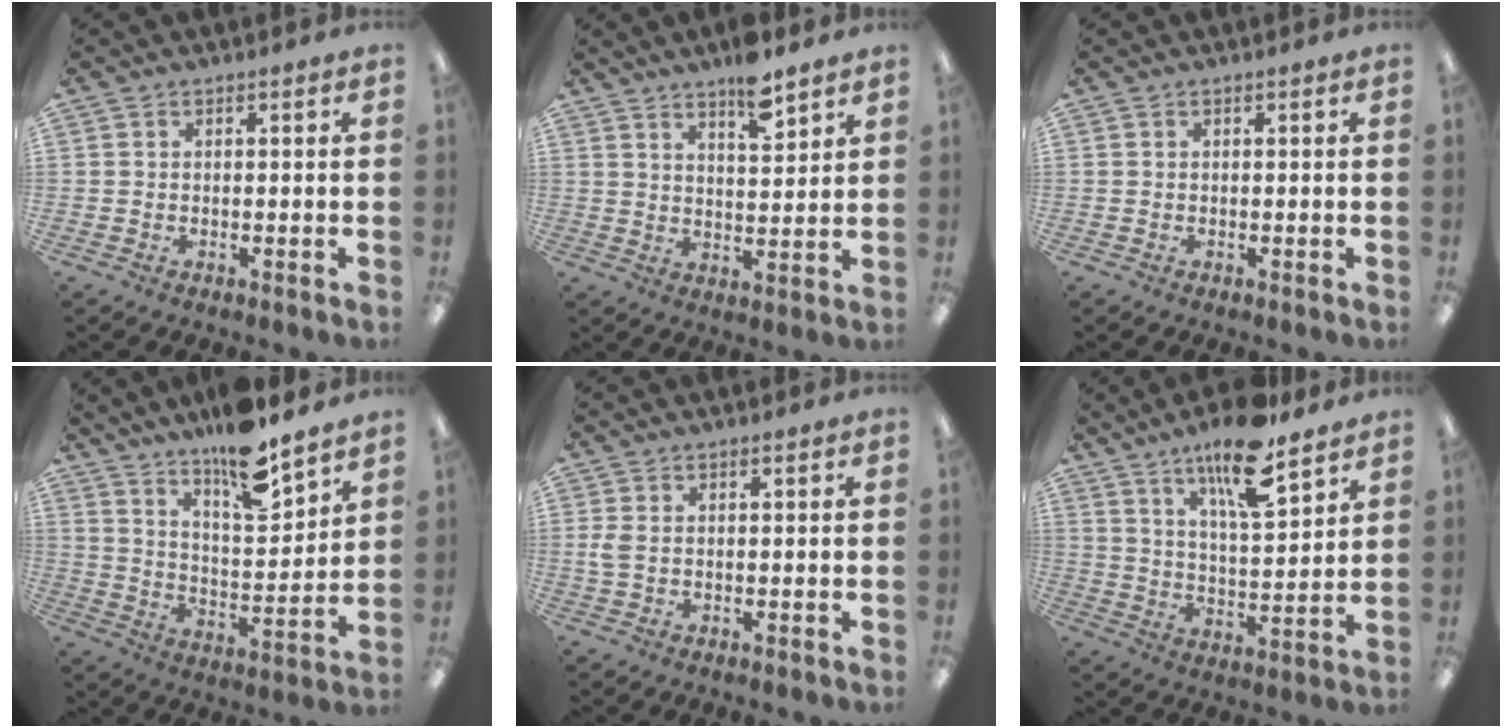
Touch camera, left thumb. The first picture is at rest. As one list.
[{"total": 7.7, "force": [6.2, 2.0, 4.1], "torque": [-0.057, -0.041, 0.103]}, {"total": 0.0}, {"total": 13.5, "force": [11.5, 2.8, 6.5], "torque": [-0.106, -0.083, 0.197]}, {"total": 2.5, "force": [0.2, 1.2, 2.2], "torque": [-0.051, 0.001, 0.001]}, {"total": 15.0, "force": [10.9, 4.0, 9.6], "torque": [-0.155, -0.059, 0.178]}]